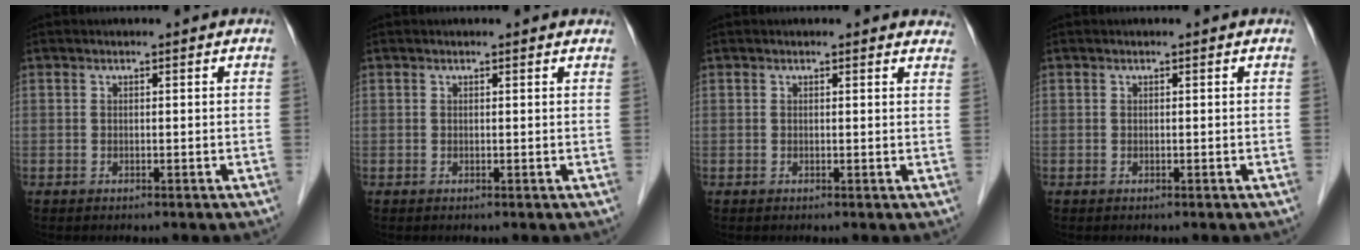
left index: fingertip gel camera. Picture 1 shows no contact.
{"total": 1.8, "force": [1.7, 0.3, 0.4], "torque": [-0.012, 0.002, 0.010]}
{"total": 3.8, "force": [3.6, 1.0, 0.7], "torque": [0.004, -0.004, 0.018]}
{"total": 0.0}